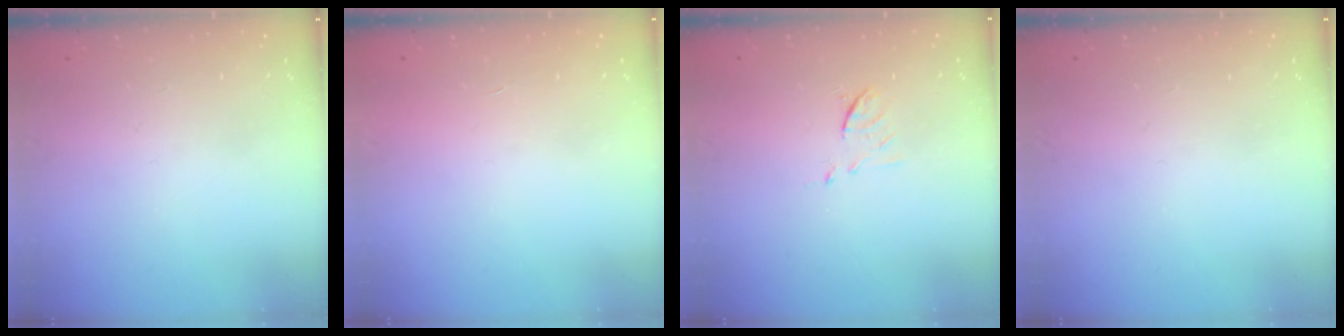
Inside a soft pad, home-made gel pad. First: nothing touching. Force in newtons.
{"total": 1.7, "press": 1.7, "slide": 0.1}
{"total": 6.0, "press": 5.9, "slide": 0.6}
{"total": 0.0}